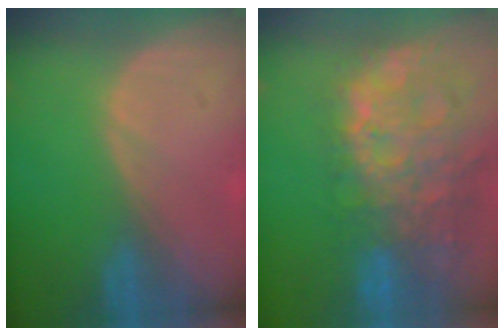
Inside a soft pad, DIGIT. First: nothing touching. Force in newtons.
{"total": 14.3, "press": 11.6, "slide": 8.3}